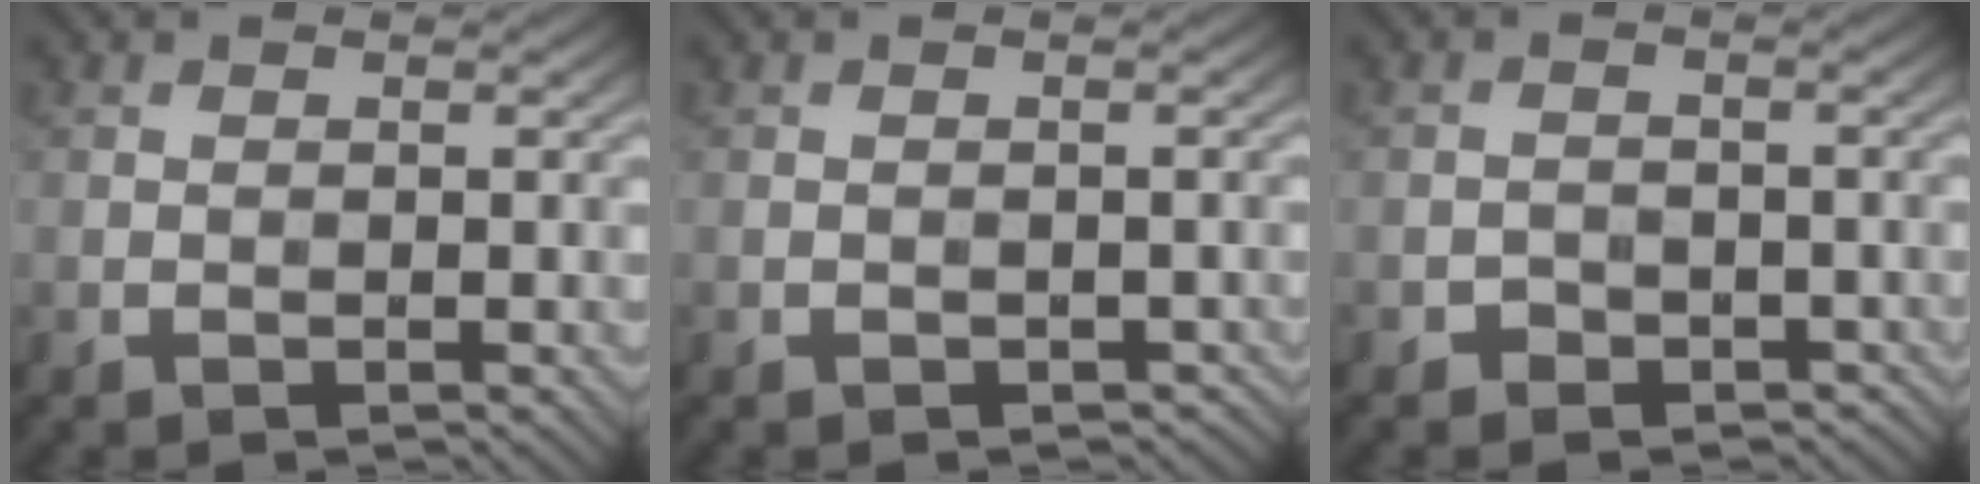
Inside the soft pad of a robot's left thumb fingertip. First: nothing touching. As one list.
[{"total": 1.5, "force": [-0.9, 0.9, 0.7], "torque": [-0.013, -0.007, -0.009]}, {"total": 2.8, "force": [-1.9, 1.9, 0.7], "torque": [-0.006, 0.007, -0.029]}]